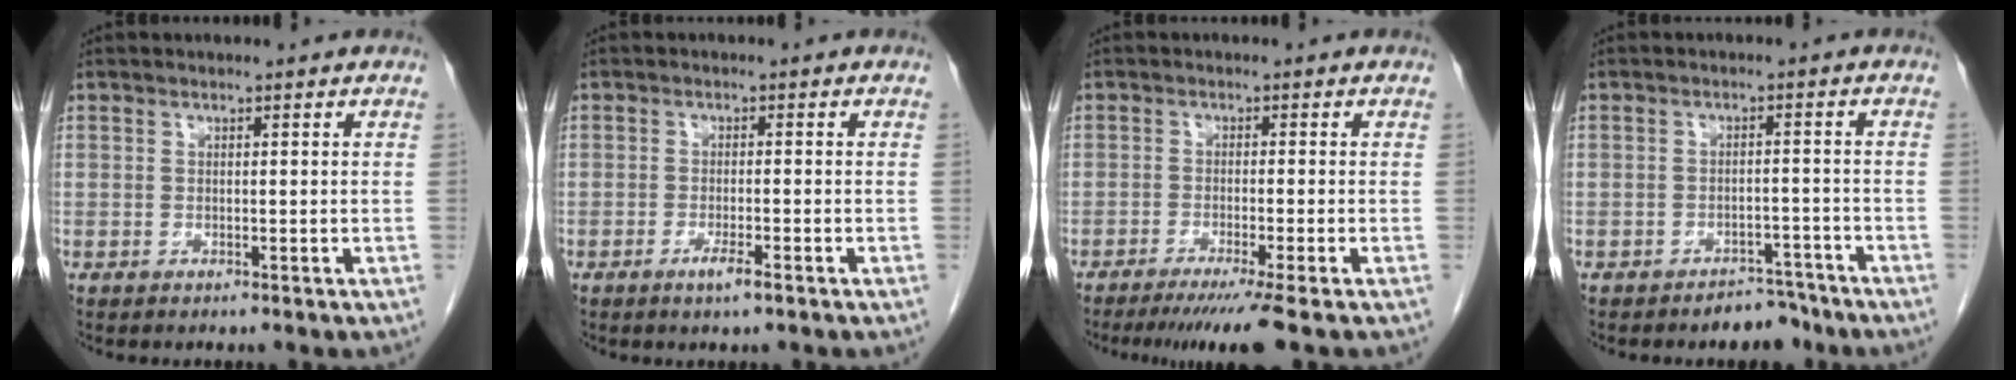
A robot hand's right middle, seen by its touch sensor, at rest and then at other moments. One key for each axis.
{"total": 2.5, "fx": -1.5, "fy": 0.2, "fz": 2.0, "tx": -0.034, "ty": -0.002, "tz": -0.025}
{"total": 7.5, "fx": -5.6, "fy": -1.3, "fz": 4.8, "tx": -0.065, "ty": -0.024, "tz": -0.088}
{"total": 3.8, "fx": -3.3, "fy": 1.7, "fz": 0.8, "tx": -0.009, "ty": 0.007, "tz": -0.045}